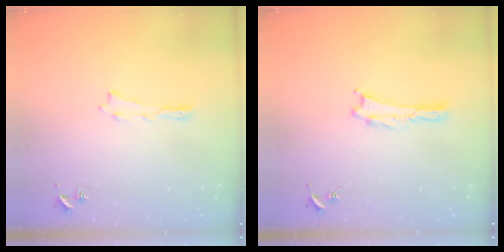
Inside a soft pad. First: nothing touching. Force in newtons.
{"total": 0.0}